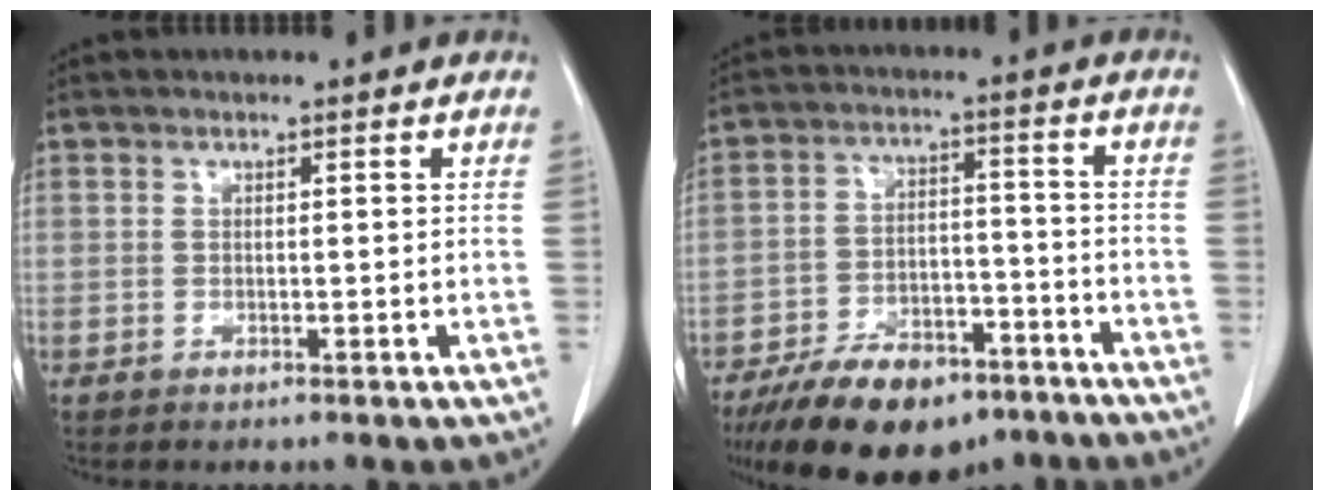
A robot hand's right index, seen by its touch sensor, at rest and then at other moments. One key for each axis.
{"total": 15.3, "fx": -11.2, "fy": 6.5, "fz": 8.0, "tx": -0.134, "ty": 0.005, "tz": -0.184}